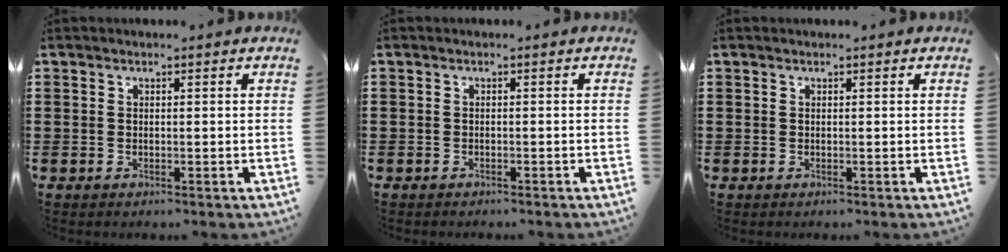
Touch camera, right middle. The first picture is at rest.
{"total": 0.6, "force": [-0.6, 0.1, 0.0], "torque": [-0.003, -0.001, -0.012]}
{"total": 0.0}